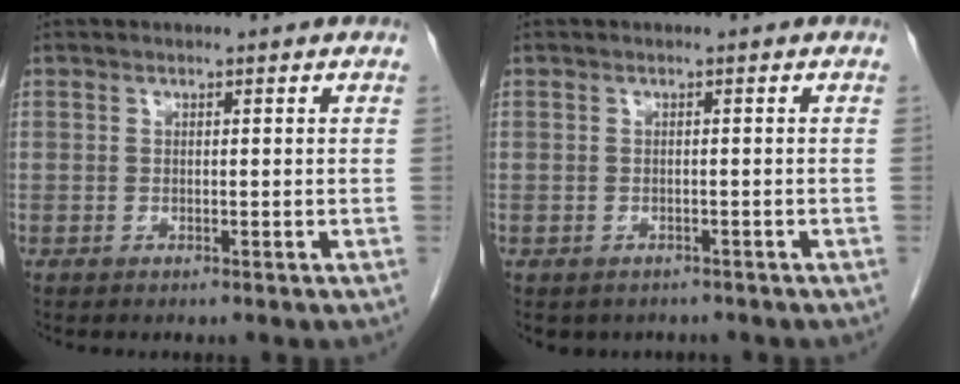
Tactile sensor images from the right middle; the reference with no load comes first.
{"total": 3.2, "force": [-2.5, 2.0, 0.4], "torque": [-0.005, 0.004, -0.031]}